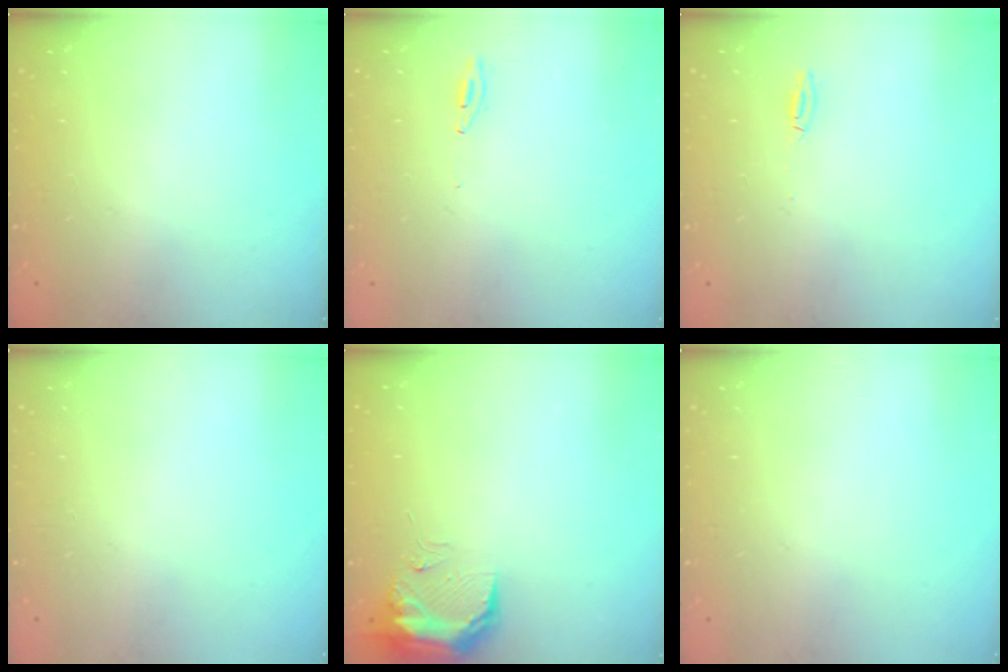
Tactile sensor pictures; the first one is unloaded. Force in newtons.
{"total": 3.3, "press": 3.1, "slide": 1.2}
{"total": 5.2, "press": 4.1, "slide": 3.2}
{"total": 0.0}
{"total": 9.0, "press": 9.0, "slide": 0.9}
{"total": 0.0}